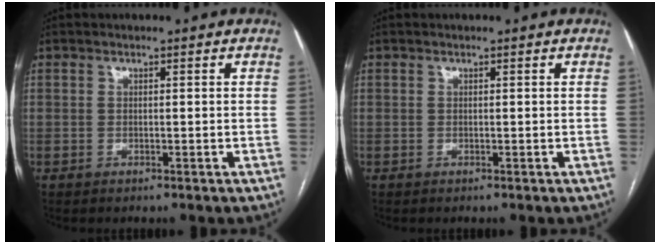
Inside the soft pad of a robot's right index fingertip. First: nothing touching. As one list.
[{"total": 0.0}]